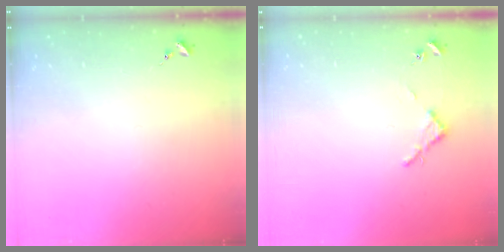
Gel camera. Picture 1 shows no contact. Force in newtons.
{"total": 2.8, "press": 2.8, "slide": 0.3}